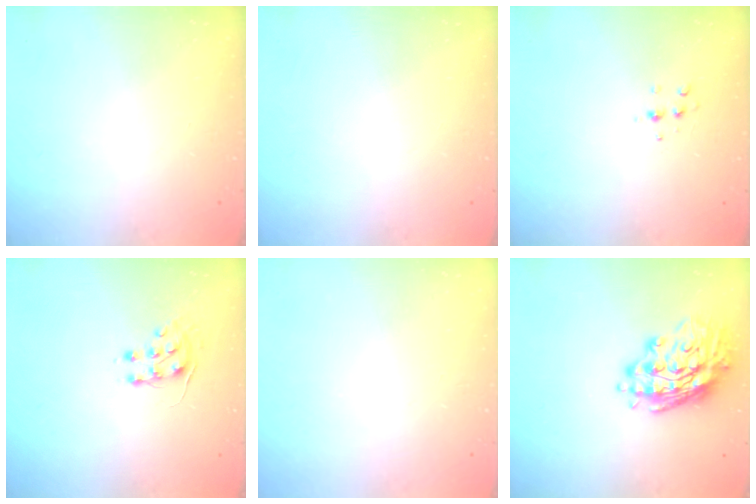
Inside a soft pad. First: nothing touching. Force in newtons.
{"total": 0.0}
{"total": 4.7, "press": 4.4, "slide": 1.6}
{"total": 7.4, "press": 7.4, "slide": 0.7}
{"total": 0.0}
{"total": 16.4, "press": 16.2, "slide": 2.5}